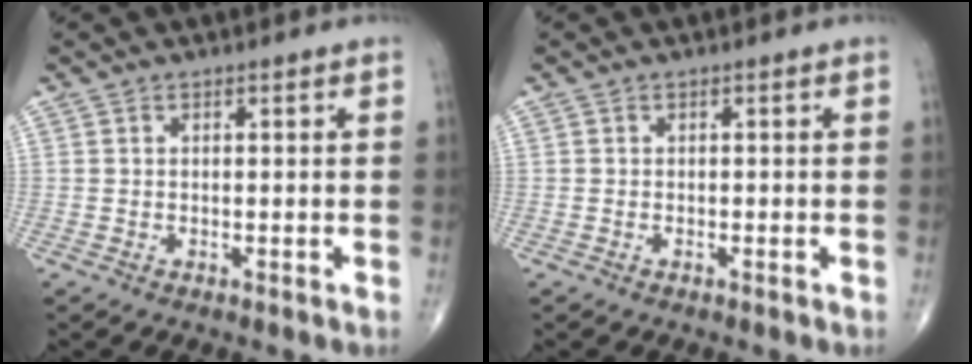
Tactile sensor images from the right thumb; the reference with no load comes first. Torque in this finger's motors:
{"motor_torque": [0.19, -0.04, -0.14, -0.12, -0.02]}